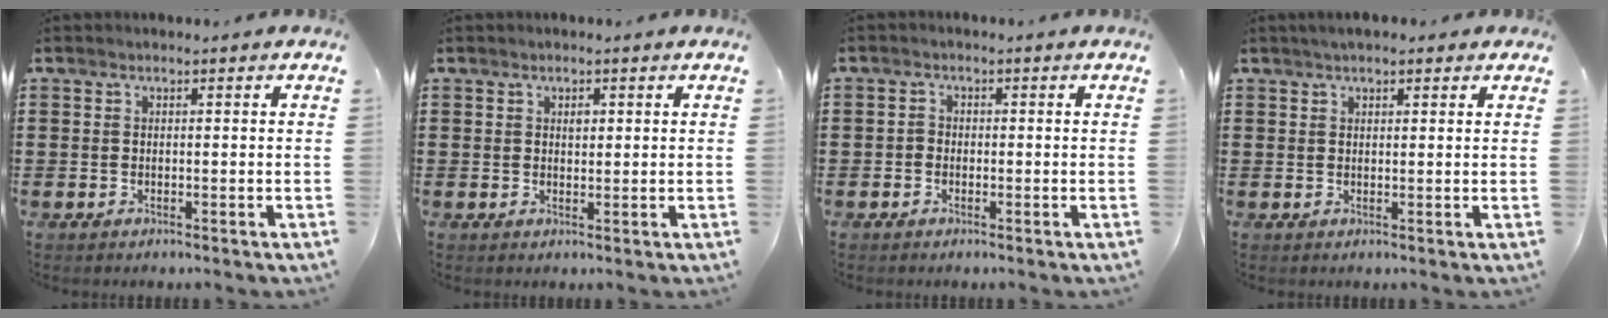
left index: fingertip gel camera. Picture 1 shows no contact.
{"total": 1.1, "force": [0.5, 0.7, 0.7], "torque": [-0.008, 0.001, 0.008]}
{"total": 1.2, "force": [-0.7, 0.9, 0.5], "torque": [-0.012, 0.002, -0.014]}
{"total": 2.0, "force": [1.5, 0.7, 1.1], "torque": [-0.023, 0.007, 0.028]}